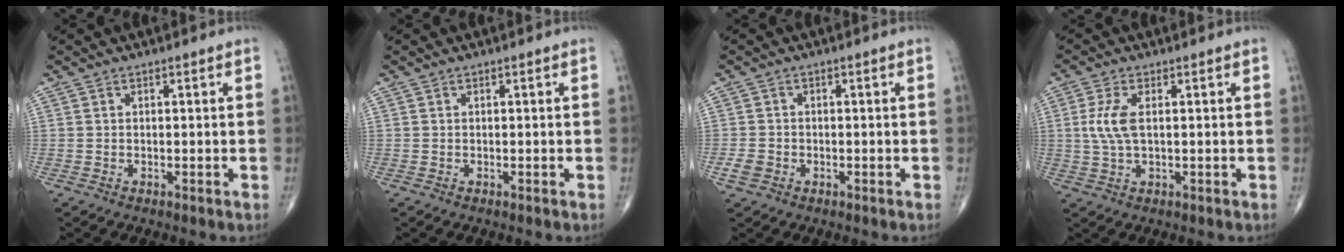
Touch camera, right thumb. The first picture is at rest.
{"total": 0.0}
{"total": 2.3, "force": [-0.9, 1.8, 1.1], "torque": [-0.019, 0.003, -0.016]}
{"total": 5.3, "force": [0.8, 2.2, 4.8], "torque": [-0.120, 0.003, 0.016]}